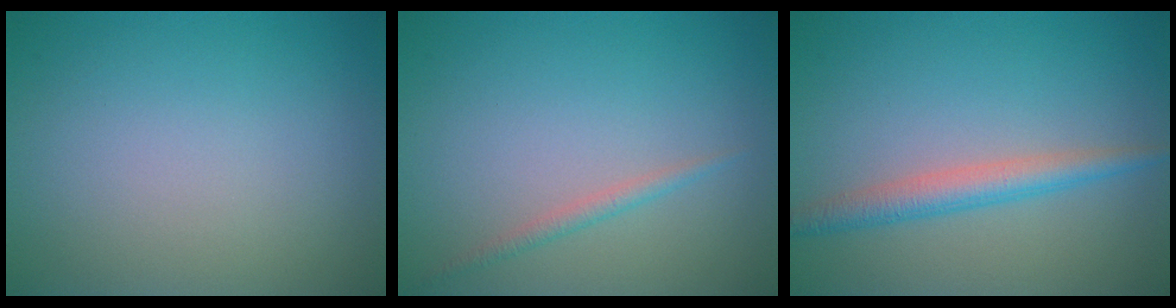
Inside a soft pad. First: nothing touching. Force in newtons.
{"total": 1.1, "press": 1.1, "slide": 0.0}
{"total": 2.9, "press": 2.9, "slide": 0.1}